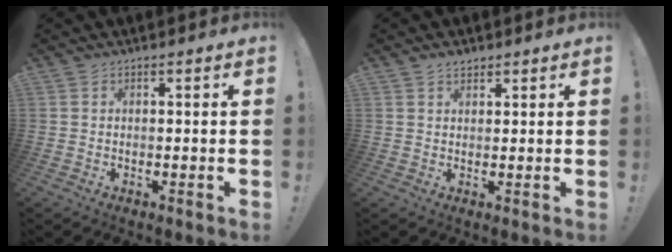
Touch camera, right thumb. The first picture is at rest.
{"total": 2.3, "force": [1.8, 1.1, 0.7], "torque": [-0.005, -0.011, 0.032]}